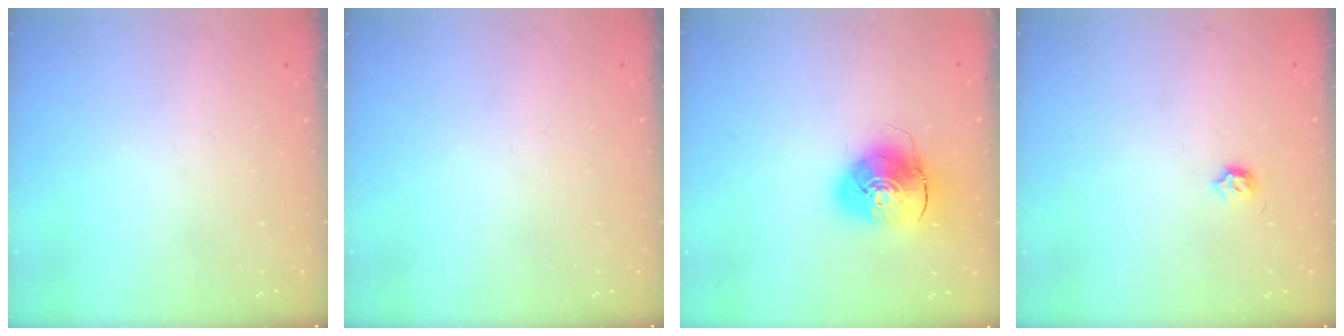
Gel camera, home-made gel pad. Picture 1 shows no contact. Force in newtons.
{"total": 0.0}
{"total": 10.0, "press": 9.8, "slide": 1.6}
{"total": 3.5, "press": 3.5, "slide": 0.6}